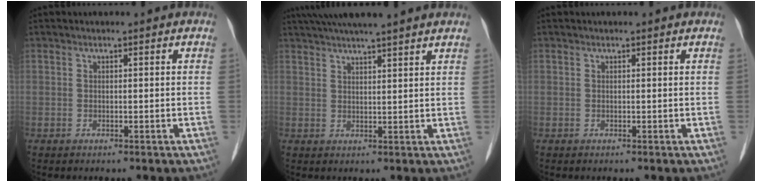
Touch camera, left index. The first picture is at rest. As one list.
[{"total": 12.5, "force": [10.8, 0.0, 6.3], "torque": [-0.106, 0.039, 0.148]}, {"total": 0.7, "force": [0.6, 0.1, 0.3], "torque": [-0.008, 0.008, 0.007]}]